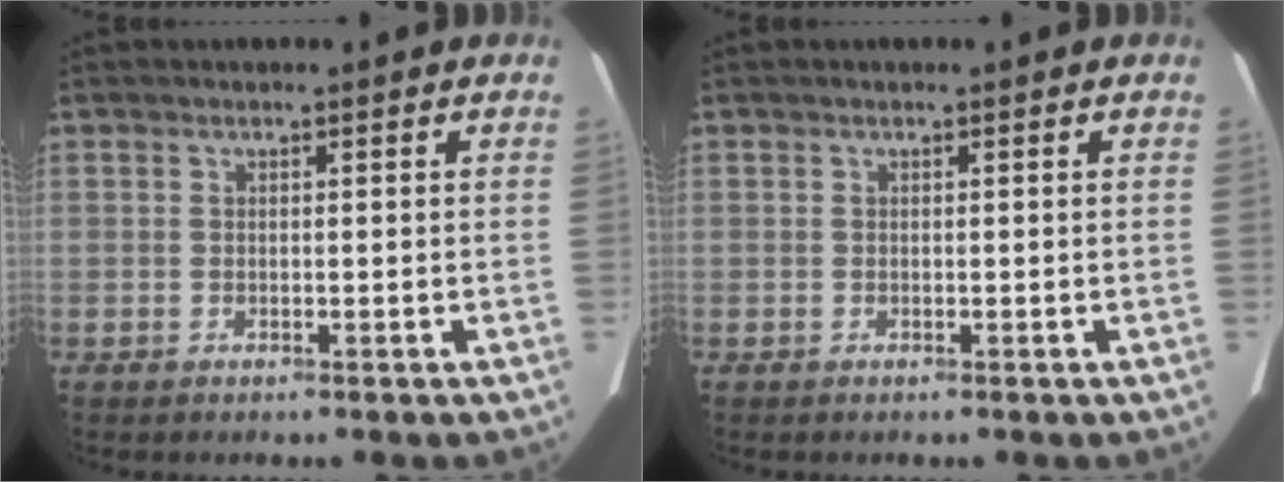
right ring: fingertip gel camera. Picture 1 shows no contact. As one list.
[{"total": 0.0}]